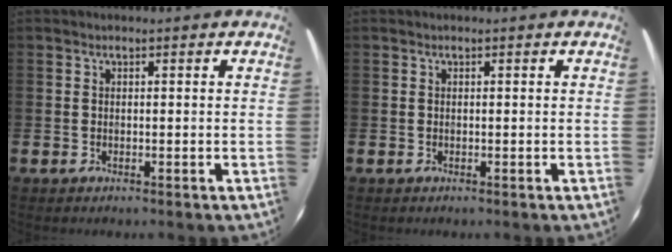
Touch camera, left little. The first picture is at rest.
{"total": 0.0}